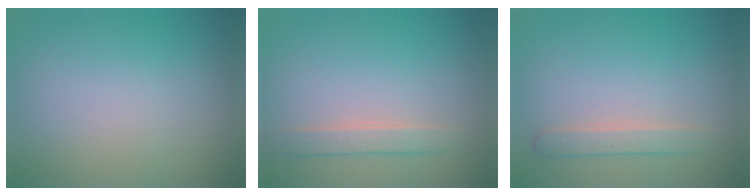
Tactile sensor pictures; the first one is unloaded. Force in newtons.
{"total": 1.9, "press": 1.9, "slide": 0.1}
{"total": 1.8, "press": 1.8, "slide": 0.1}